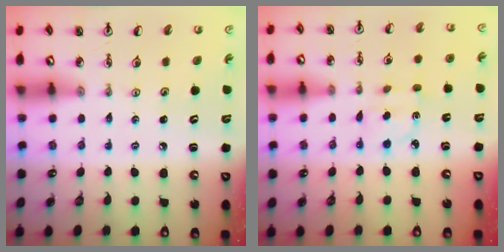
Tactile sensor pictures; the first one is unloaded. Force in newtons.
{"total": 2.6, "press": 2.5, "slide": 0.7}